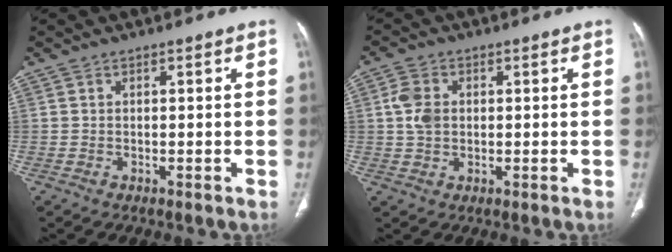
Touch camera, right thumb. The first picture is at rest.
{"total": 4.8, "force": [0.6, 3.6, 3.2], "torque": [-0.064, 0.002, 0.008]}